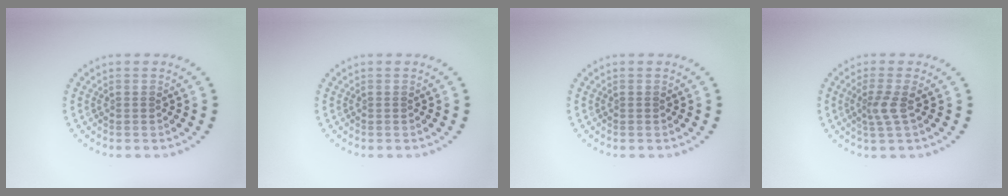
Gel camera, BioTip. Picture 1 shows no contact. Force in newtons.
{"total": 0.0}
{"total": 0.0}
{"total": 2.0, "press": 1.4, "slide": 1.4}